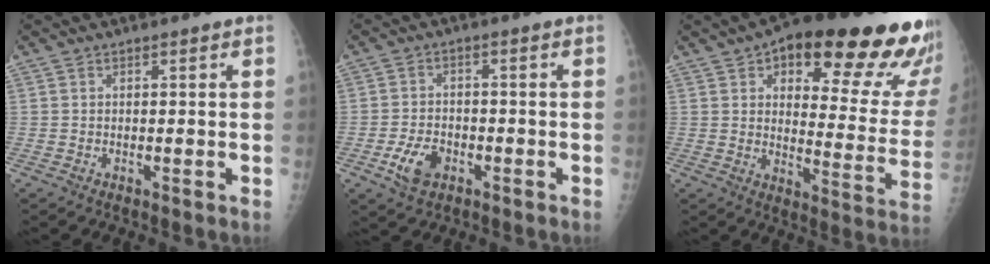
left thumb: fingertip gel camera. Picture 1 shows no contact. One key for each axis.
{"total": 5.9, "fx": -2.7, "fy": 3.7, "fz": 3.6, "tx": -0.066, "ty": 0.013, "tz": -0.046}
{"total": 27.2, "fx": 16.5, "fy": 9.3, "fz": 19.5, "tx": -0.210, "ty": -0.052, "tz": 0.212}